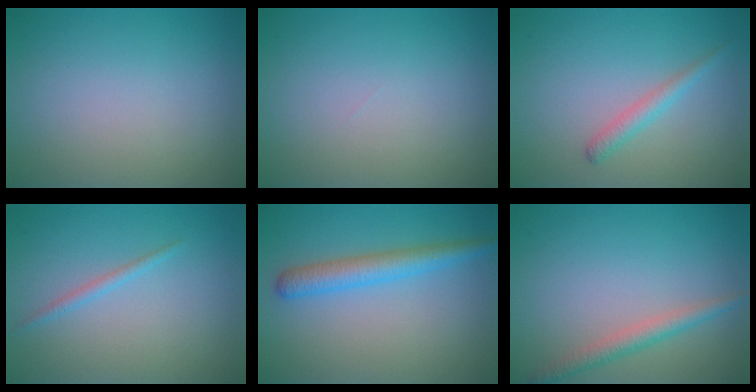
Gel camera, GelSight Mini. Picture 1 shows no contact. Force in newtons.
{"total": 0.0}
{"total": 1.6, "press": 1.6, "slide": 0.1}
{"total": 1.0, "press": 1.0, "slide": 0.0}
{"total": 3.4, "press": 3.4, "slide": 0.1}
{"total": 2.2, "press": 2.2, "slide": 0.1}